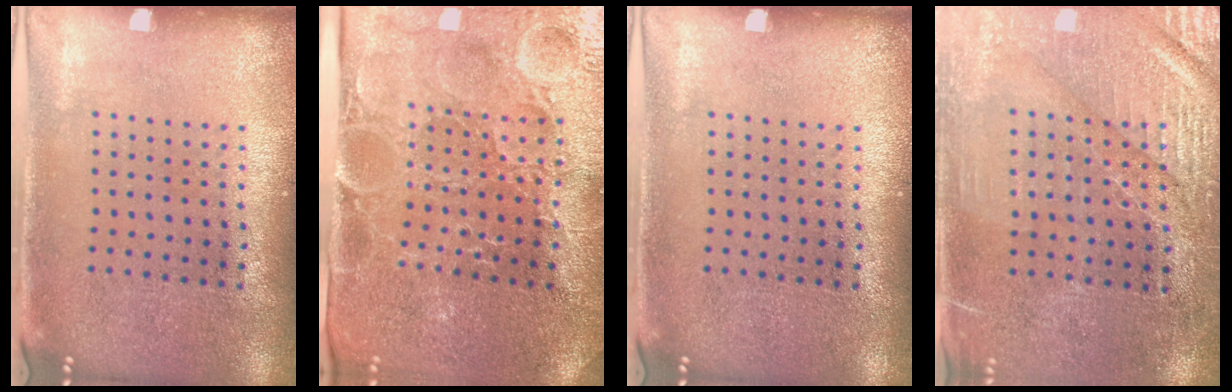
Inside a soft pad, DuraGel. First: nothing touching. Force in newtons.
{"total": 3.8, "press": 3.7, "slide": 0.5}
{"total": 0.0}
{"total": 3.2, "press": 3.0, "slide": 1.1}